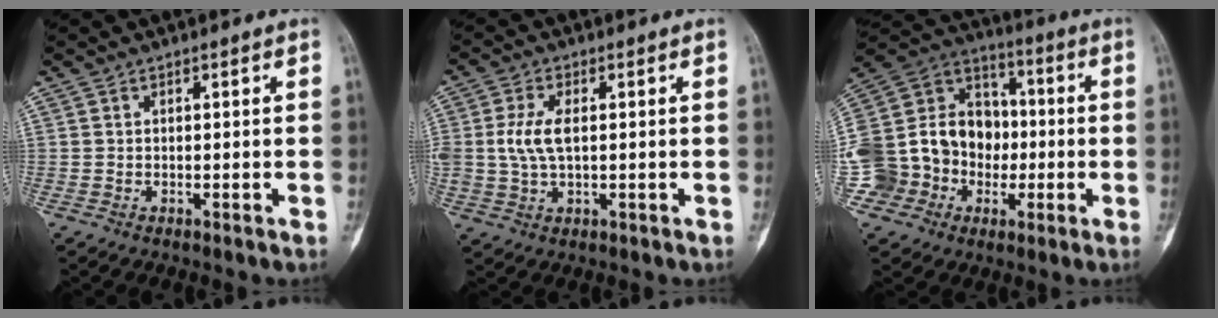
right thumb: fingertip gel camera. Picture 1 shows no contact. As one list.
[{"total": 6.4, "force": [0.7, 3.4, 5.4], "torque": [-0.121, 0.002, 0.014]}, {"total": 20.9, "force": [-4.0, 18.0, 9.8], "torque": [-0.163, 0.075, -0.061]}]